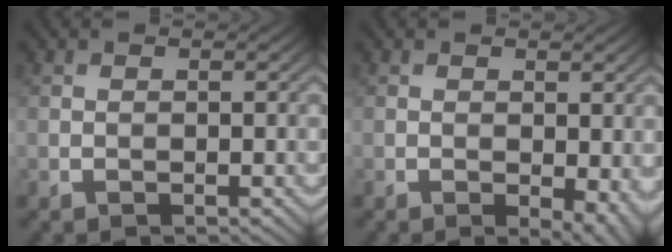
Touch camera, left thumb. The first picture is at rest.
{"total": 3.4, "force": [-0.9, 1.6, 2.8], "torque": [-0.031, -0.007, -0.010]}